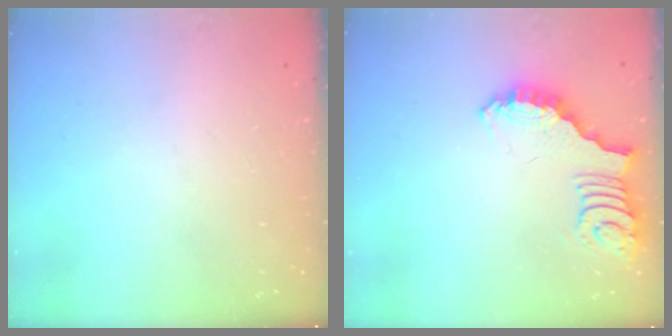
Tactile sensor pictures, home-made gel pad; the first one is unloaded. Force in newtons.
{"total": 2.7, "press": 2.6, "slide": 0.6}